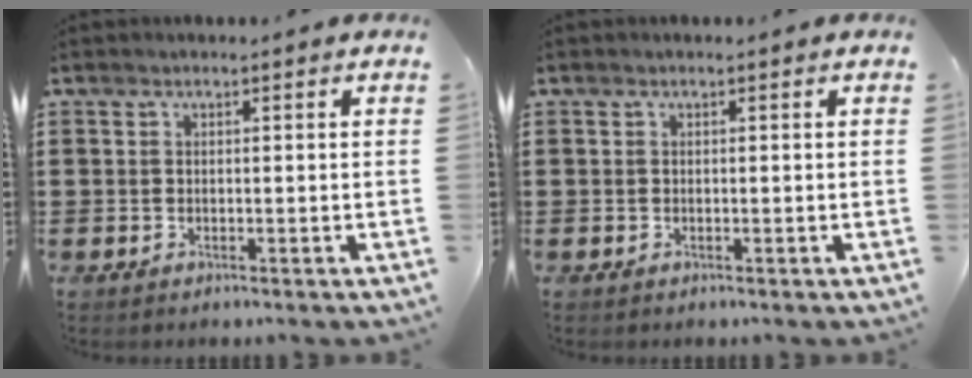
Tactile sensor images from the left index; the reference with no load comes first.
{"total": 0.0}